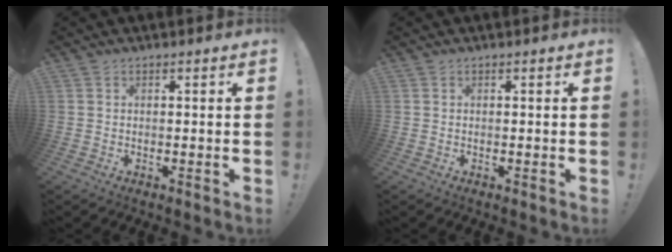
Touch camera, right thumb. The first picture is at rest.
{"total": 0.0}